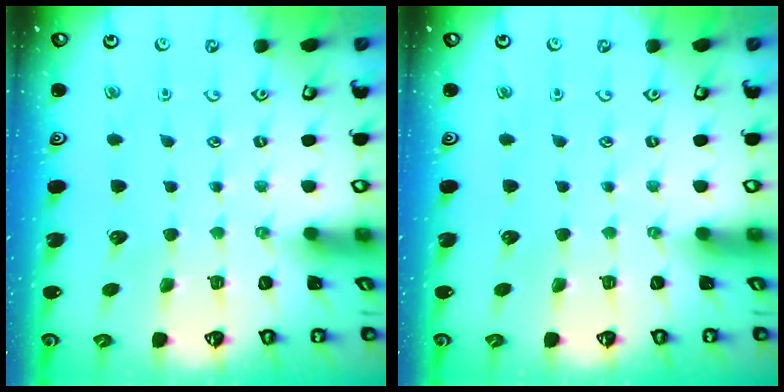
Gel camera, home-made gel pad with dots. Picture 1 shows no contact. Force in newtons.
{"total": 0.0}